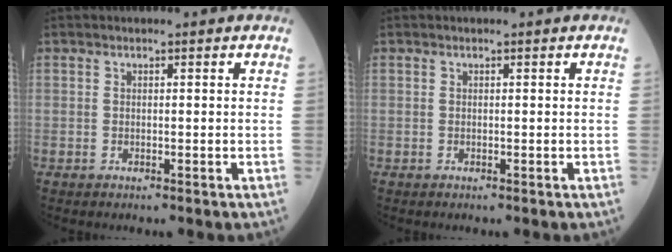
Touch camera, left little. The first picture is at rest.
{"total": 0.0}